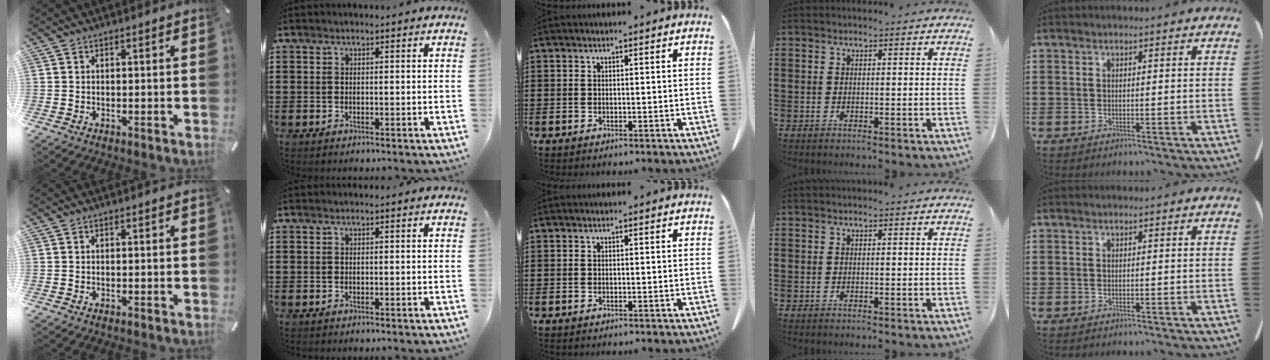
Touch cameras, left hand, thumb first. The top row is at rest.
{}